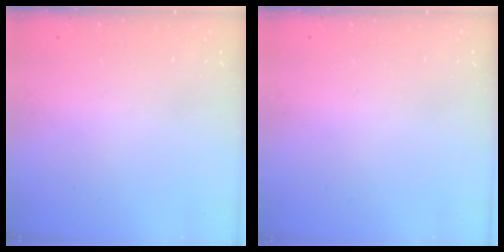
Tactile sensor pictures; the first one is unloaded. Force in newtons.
{"total": 0.0}